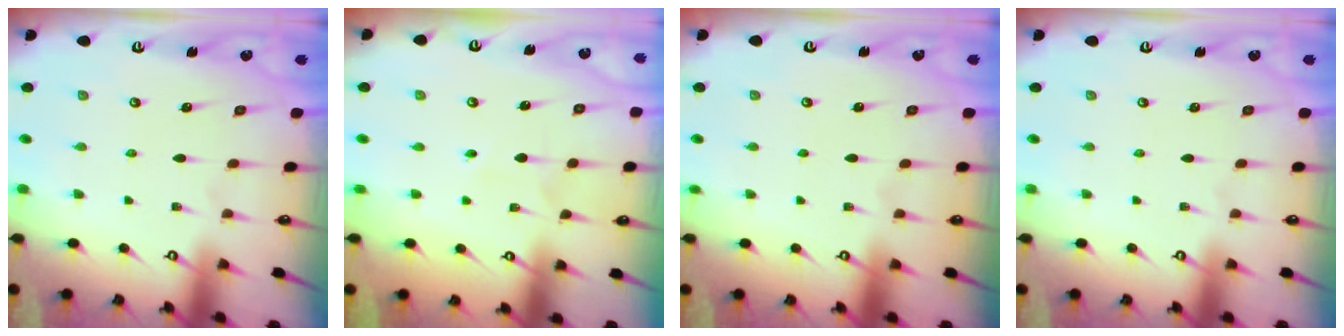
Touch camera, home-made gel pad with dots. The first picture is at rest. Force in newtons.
{"total": 2.1, "press": 2.1, "slide": 0.2}
{"total": 0.0}
{"total": 0.0}